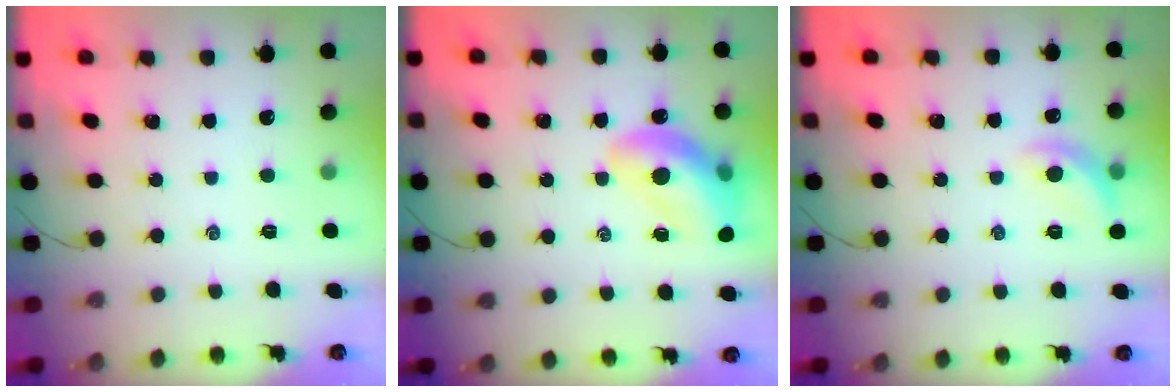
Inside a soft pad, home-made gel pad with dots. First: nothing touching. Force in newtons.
{"total": 17.3, "press": 16.8, "slide": 4.4}
{"total": 8.4, "press": 8.3, "slide": 1.4}